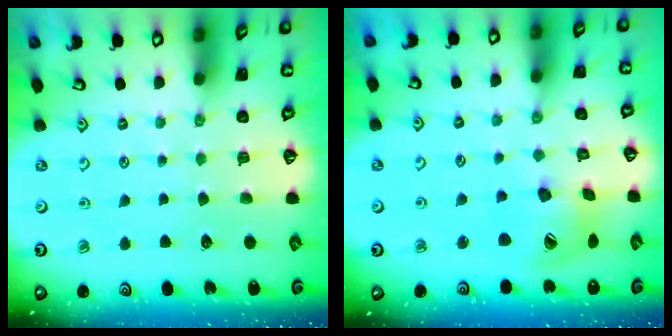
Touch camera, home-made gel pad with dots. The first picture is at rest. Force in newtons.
{"total": 15.2, "press": 15.0, "slide": 2.3}